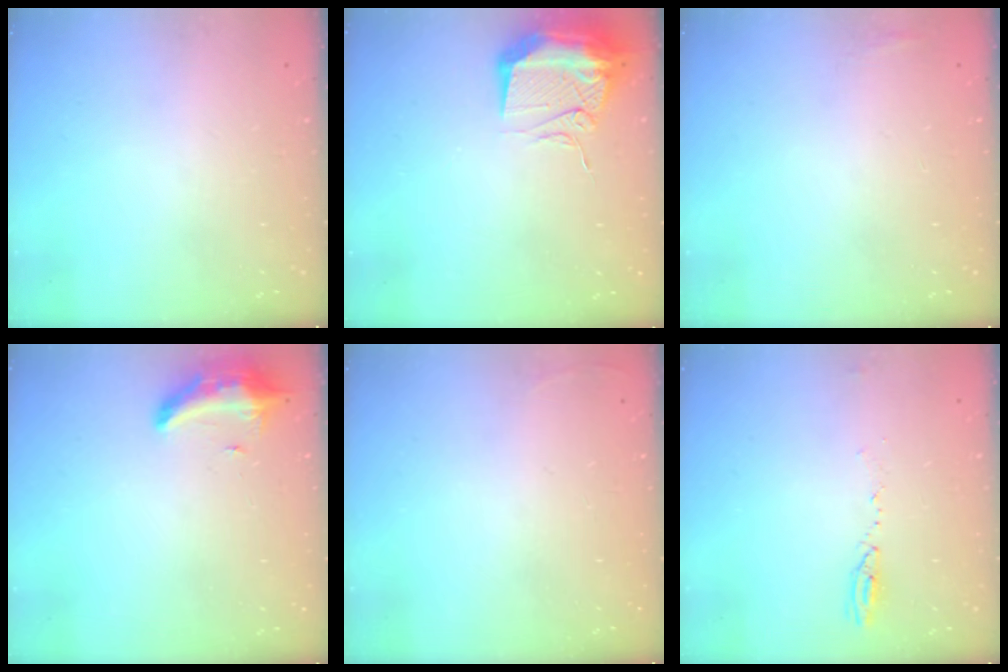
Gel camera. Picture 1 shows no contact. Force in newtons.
{"total": 13.6, "press": 13.3, "slide": 2.8}
{"total": 9.7, "press": 4.2, "slide": 8.8}
{"total": 8.3, "press": 8.2, "slide": 1.5}
{"total": 2.7, "press": 2.6, "slide": 1.0}
{"total": 3.7, "press": 3.6, "slide": 1.1}